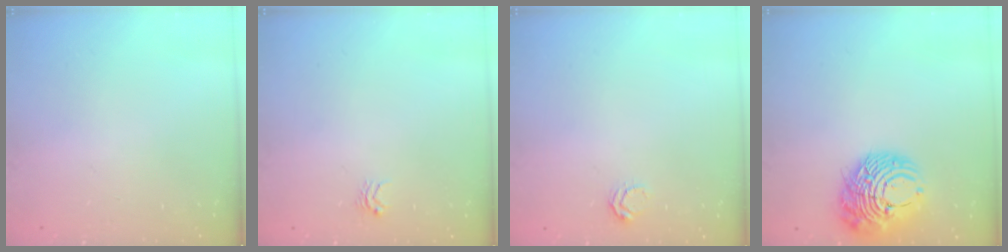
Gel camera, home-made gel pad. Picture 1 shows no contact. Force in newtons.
{"total": 3.0, "press": 3.0, "slide": 0.5}
{"total": 4.1, "press": 4.1, "slide": 0.4}
{"total": 12.4, "press": 12.3, "slide": 1.6}